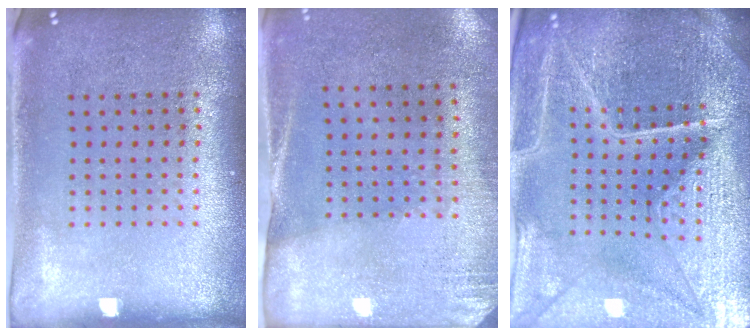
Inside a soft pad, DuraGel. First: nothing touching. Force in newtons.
{"total": 2.7, "press": 2.3, "slide": 1.3}
{"total": 5.9, "press": 5.4, "slide": 2.4}